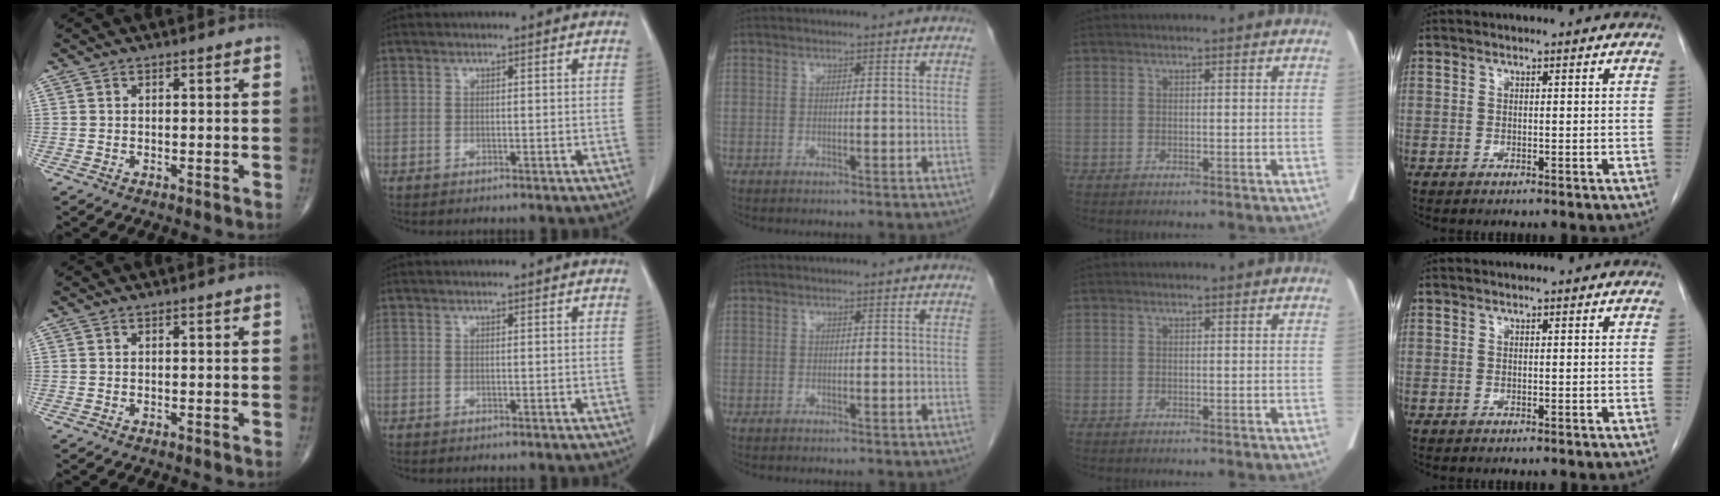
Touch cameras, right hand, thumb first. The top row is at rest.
{}